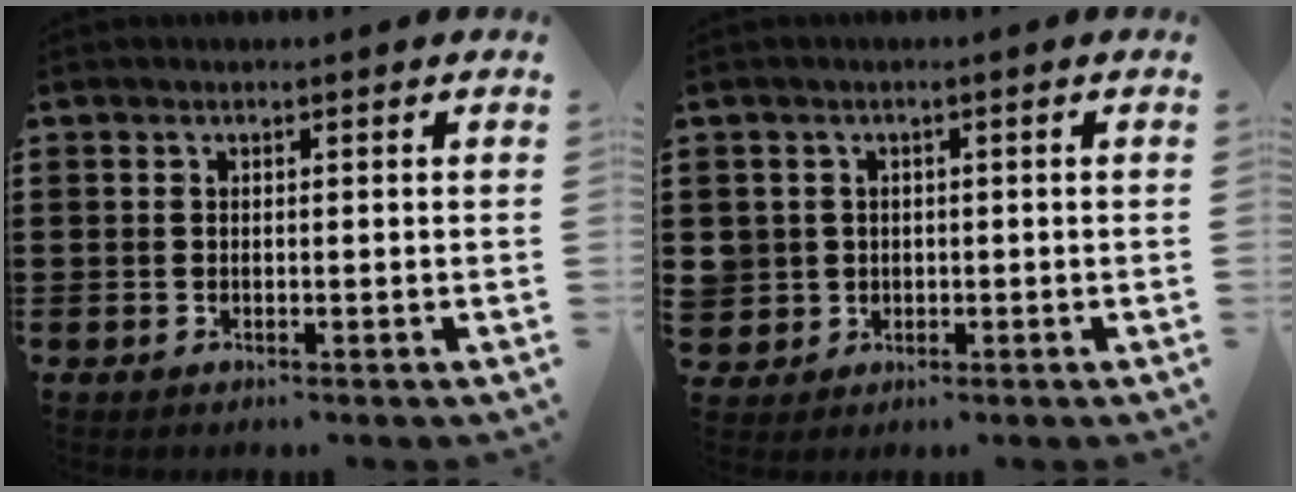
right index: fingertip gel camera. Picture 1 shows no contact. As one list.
[{"total": 2.6, "force": [0.0, 2.6, -0.1], "torque": [-0.013, 0.010, -0.003]}]